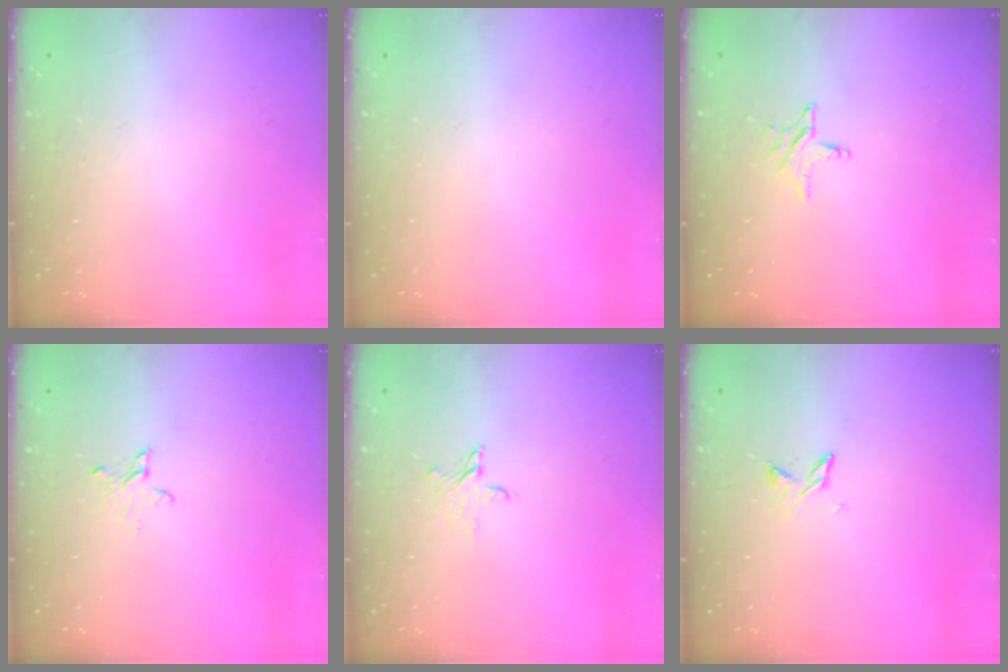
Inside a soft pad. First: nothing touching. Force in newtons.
{"total": 0.0}
{"total": 3.0, "press": 3.0, "slide": 0.3}
{"total": 3.0, "press": 3.0, "slide": 0.3}
{"total": 2.9, "press": 2.9, "slide": 0.3}
{"total": 2.9, "press": 2.8, "slide": 0.5}